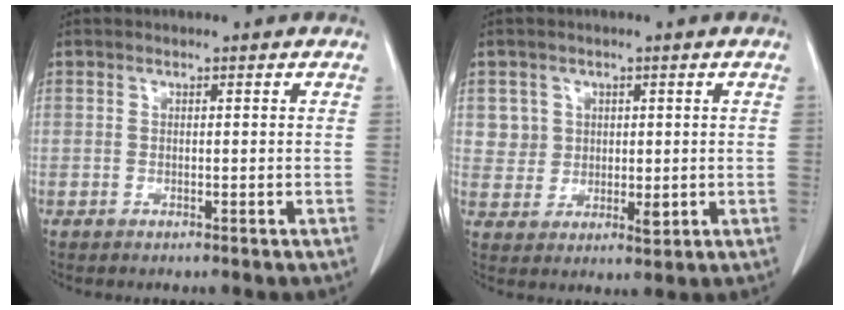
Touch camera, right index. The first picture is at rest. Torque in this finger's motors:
{"motor_torque": [-0.09, 0.12, 0.00, 0.02]}